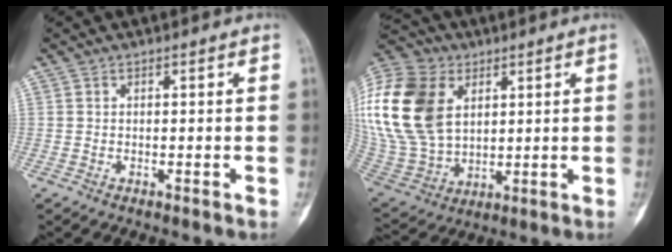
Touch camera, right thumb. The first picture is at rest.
{"total": 26.6, "force": [7.6, 18.6, 17.5], "torque": [-0.398, 0.008, 0.156]}